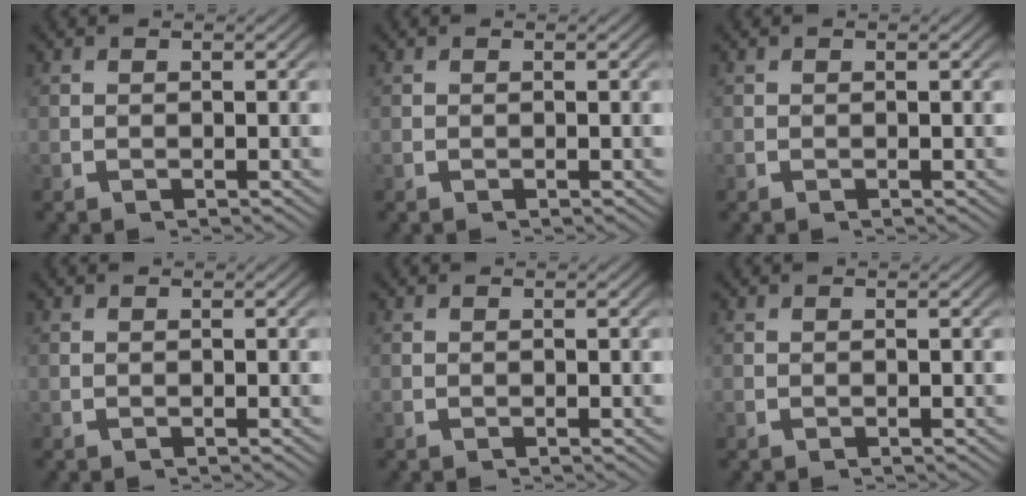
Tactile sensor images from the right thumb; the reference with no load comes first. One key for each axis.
{"total": 0.0}
{"total": 0.0}
{"total": 0.0}
{"total": 0.0}
{"total": 0.0}